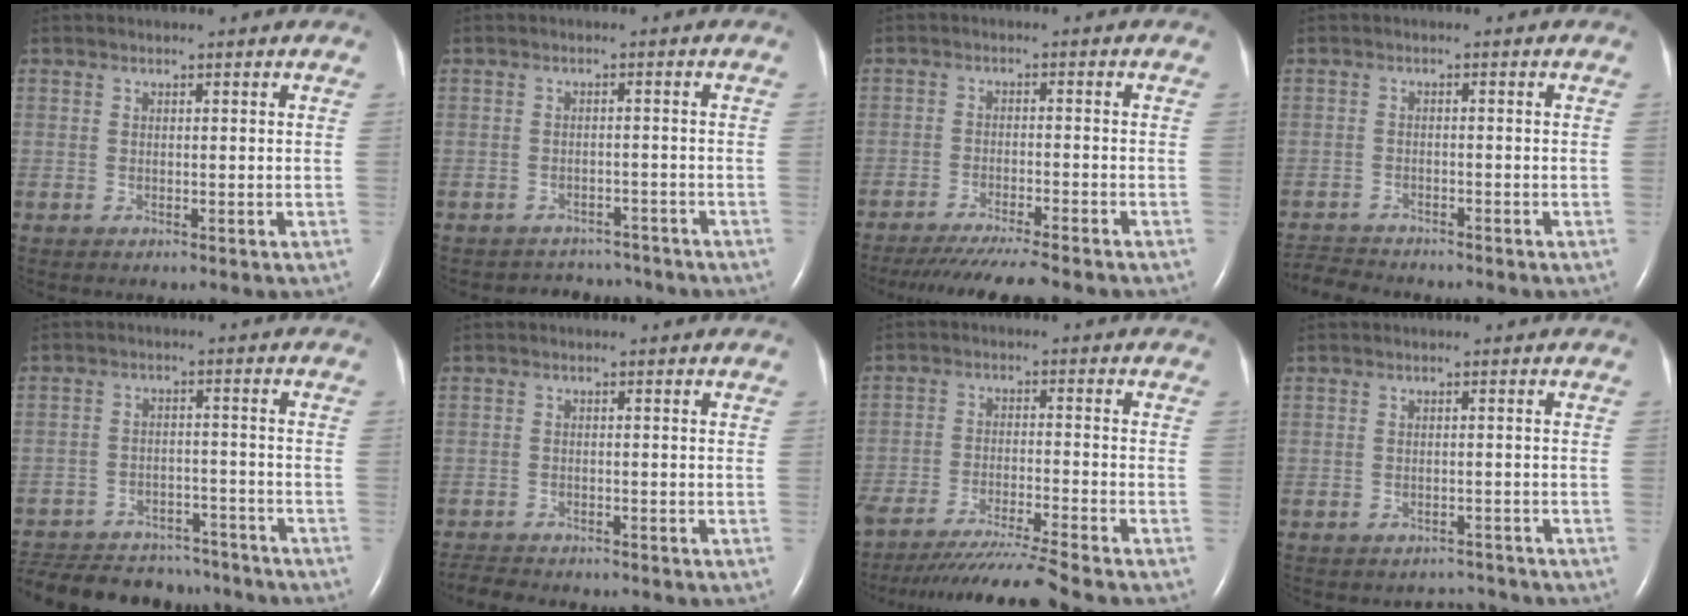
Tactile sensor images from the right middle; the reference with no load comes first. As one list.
[{"total": 5.8, "force": [-5.4, 2.0, -0.4], "torque": [0.006, 0.014, -0.067]}, {"total": 11.8, "force": [-10.4, 0.0, 5.4], "torque": [-0.073, -0.033, -0.156]}, {"total": 5.1, "force": [-5.0, 0.4, 0.6], "torque": [-0.009, -0.015, -0.084]}, {"total": 20.4, "force": [-18.1, 6.6, 6.7], "torque": [-0.167, -0.013, -0.250]}, {"total": 5.2, "force": [-4.9, 0.9, 1.5], "torque": [-0.024, -0.012, -0.076]}, {"total": 12.3, "force": [-10.9, -2.2, 5.2], "torque": [-0.074, -0.033, -0.184]}, {"total": 2.2, "force": [-2.0, 0.5, -0.7], "torque": [0.011, 0.000, -0.027]}]